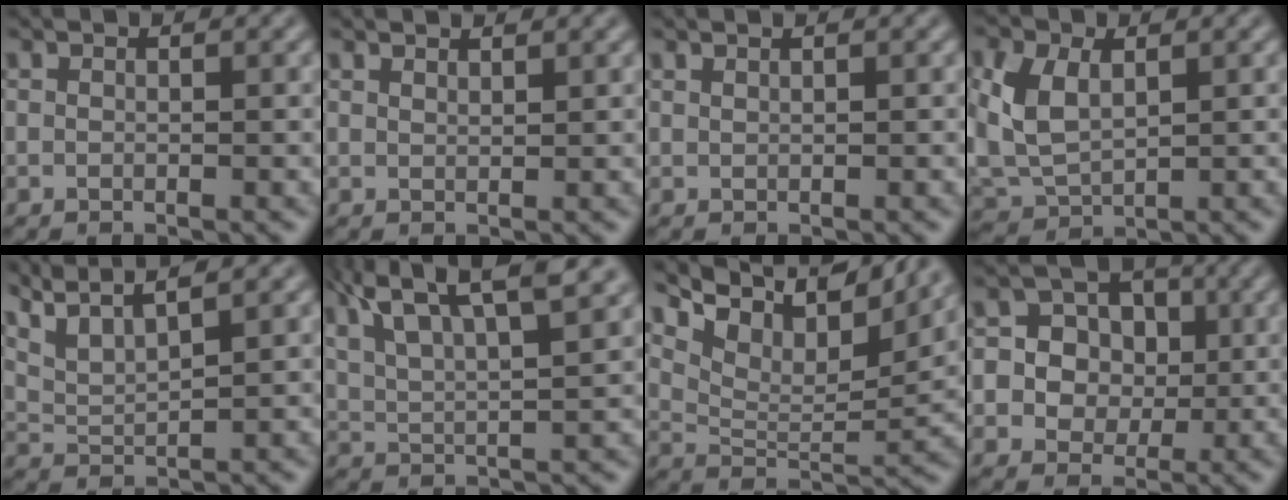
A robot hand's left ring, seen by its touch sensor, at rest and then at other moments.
{"total": 1.4, "force": [1.3, 0.2, 0.4], "torque": [-0.003, 0.008, 0.013]}
{"total": 0.6, "force": [0.6, 0.1, 0.1], "torque": [0.000, 0.003, 0.005]}
{"total": 5.8, "force": [0.8, 4.0, 4.2], "torque": [-0.105, 0.009, 0.015]}
{"total": 5.8, "force": [4.5, 1.1, 3.5], "torque": [-0.081, 0.029, 0.072]}
{"total": 8.8, "force": [5.5, 2.7, 6.4], "torque": [-0.127, 0.030, 0.077]}
{"total": 10.4, "force": [6.9, 4.2, 6.5], "torque": [-0.120, 0.028, 0.126]}
{"total": 6.6, "force": [0.6, 6.1, 2.5], "torque": [-0.051, 0.030, 0.009]}